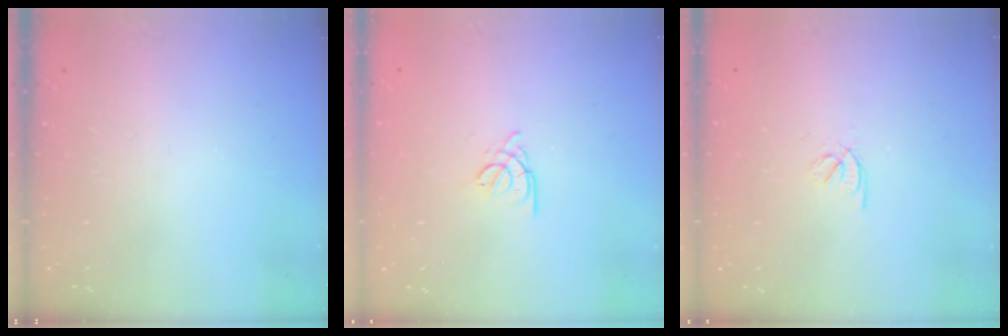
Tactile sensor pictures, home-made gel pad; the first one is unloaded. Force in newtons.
{"total": 2.2, "press": 2.2, "slide": 0.5}
{"total": 2.4, "press": 2.3, "slide": 0.7}